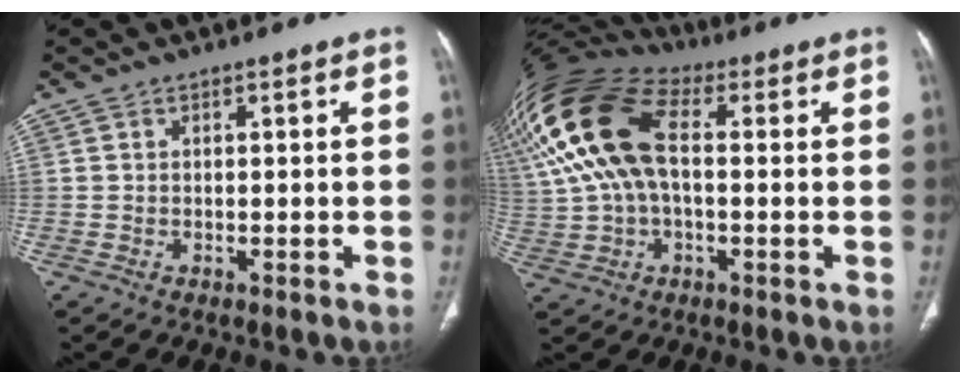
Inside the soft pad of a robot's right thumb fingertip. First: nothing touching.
{"total": 19.8, "force": [3.4, 10.9, 16.2], "torque": [-0.354, 0.030, 0.053]}